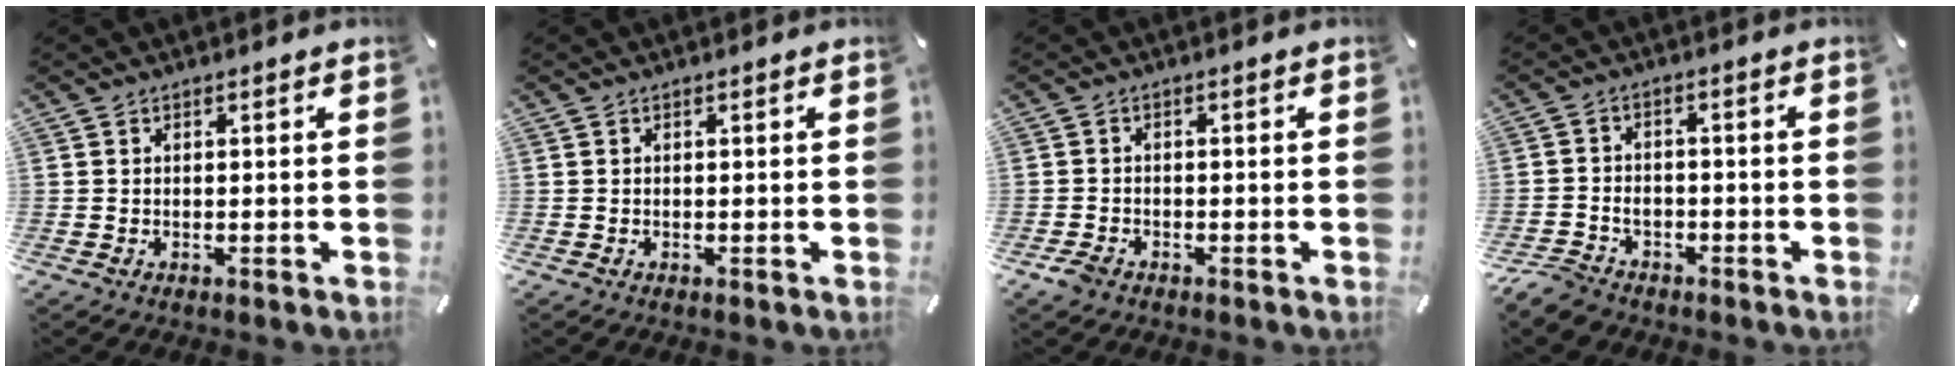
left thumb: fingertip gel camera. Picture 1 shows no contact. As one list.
[{"total": 0.0}, {"total": 2.4, "force": [-1.6, 1.5, 1.0], "torque": [-0.025, 0.005, -0.032]}, {"total": 4.7, "force": [-3.3, 3.1, 1.3], "torque": [-0.038, 0.011, -0.067]}]